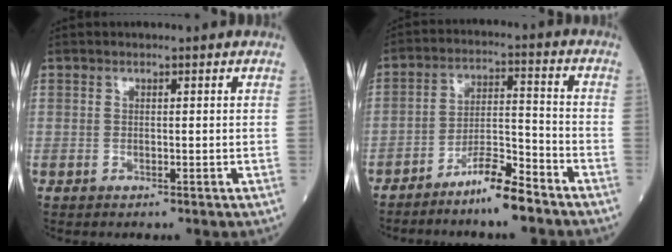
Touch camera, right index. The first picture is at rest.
{"total": 7.5, "force": [-6.0, 0.4, 4.6], "torque": [-0.081, -0.005, -0.113]}